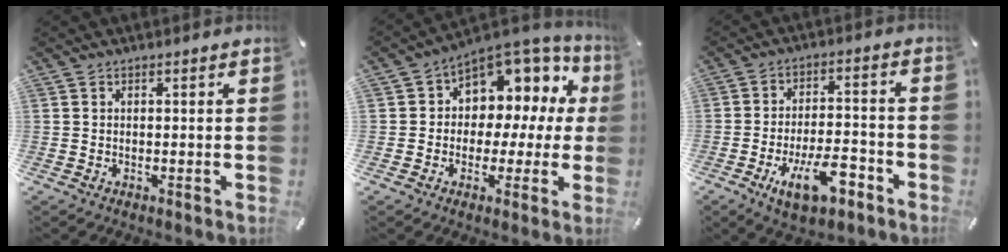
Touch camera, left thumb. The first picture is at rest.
{"total": 8.2, "force": [2.9, 7.0, 3.1], "torque": [-0.043, -0.045, 0.055]}
{"total": 13.2, "force": [-6.7, 5.9, 9.7], "torque": [-0.151, 0.028, -0.111]}